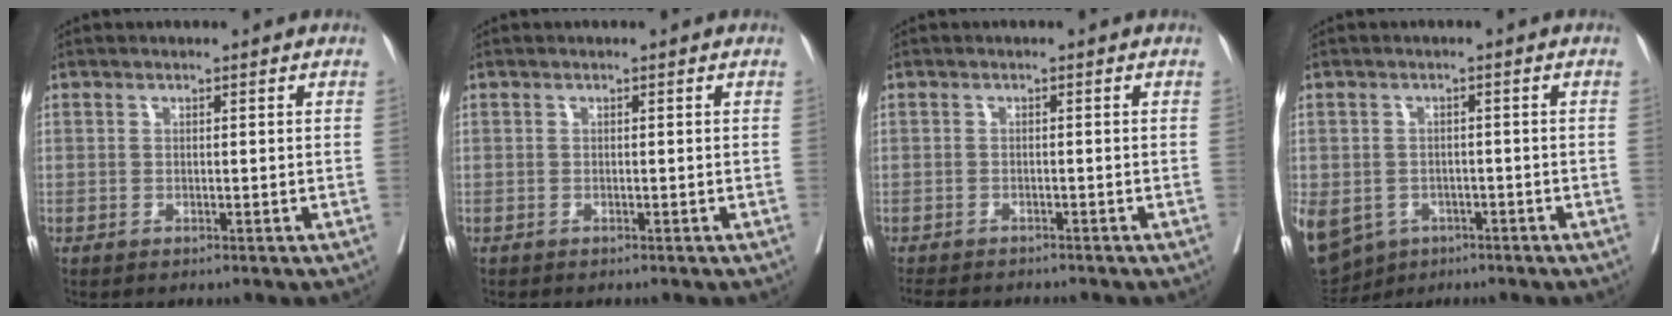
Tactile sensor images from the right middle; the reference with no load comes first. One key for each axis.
{"total": 0.0}
{"total": 6.9, "fx": -6.1, "fy": 2.0, "fz": 2.4, "tx": -0.032, "ty": -0.005, "tz": -0.089}
{"total": 19.5, "fx": -8.6, "fy": 15.6, "fz": 8.0, "tx": -0.275, "ty": -0.015, "tz": -0.118}